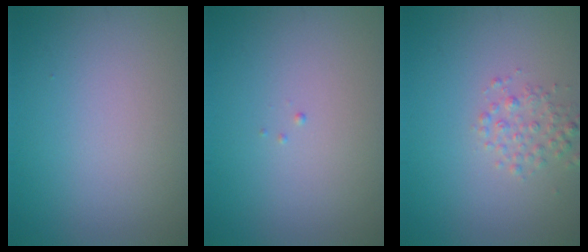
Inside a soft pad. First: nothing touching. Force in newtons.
{"total": 0.0}
{"total": 1.8, "press": 1.8, "slide": 0.1}